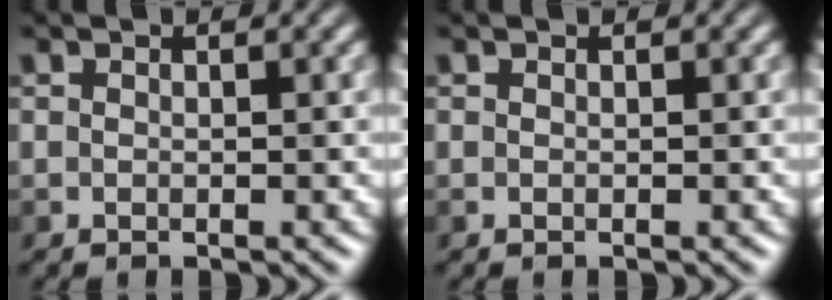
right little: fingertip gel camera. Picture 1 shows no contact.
{"total": 0.0}